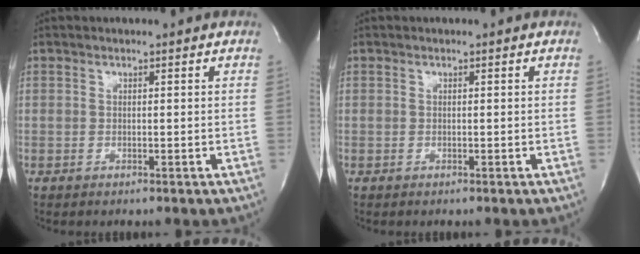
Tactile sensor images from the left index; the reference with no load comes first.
{"total": 0.0}